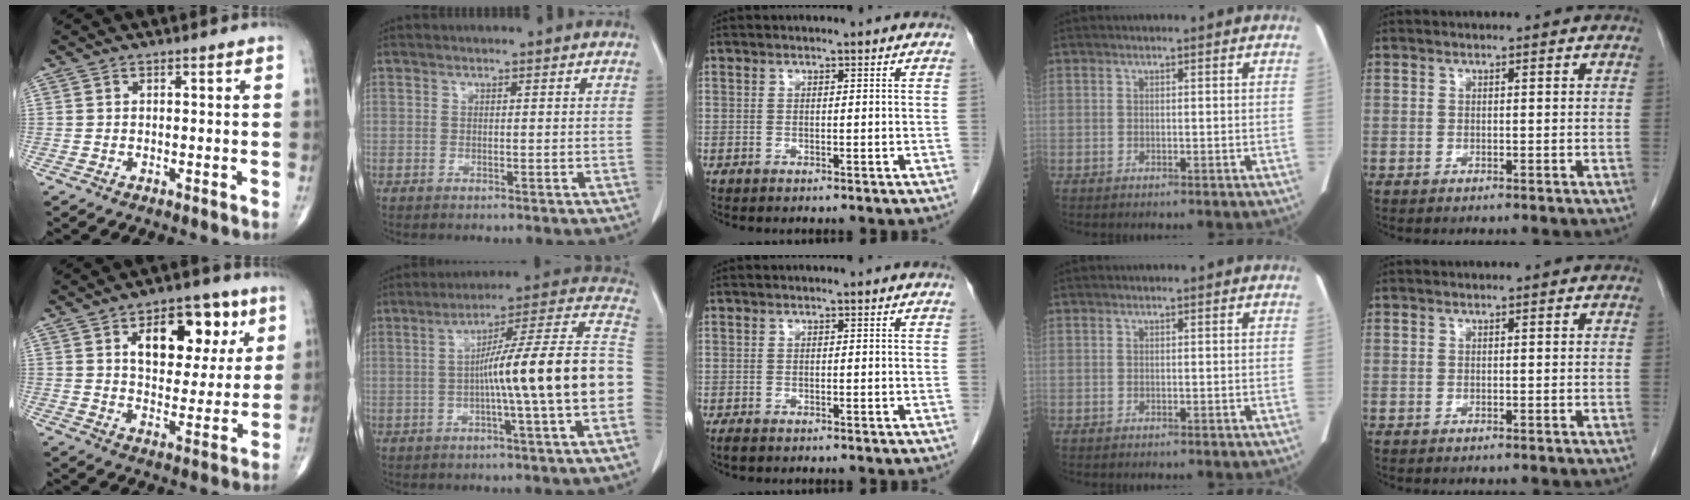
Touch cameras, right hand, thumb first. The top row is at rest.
{"thumb": {"total": 15.6, "force": [6.2, 9.0, 11.1], "torque": [-0.112, -0.017, 0.097]}, "index": {"total": 18.3, "force": [-2.7, -0.7, 18.1], "torque": [-0.235, 0.038, -0.047]}, "middle": {"total": 1.0, "force": [-0.7, 0.4, 0.5], "torque": [-0.016, -0.003, -0.012]}}